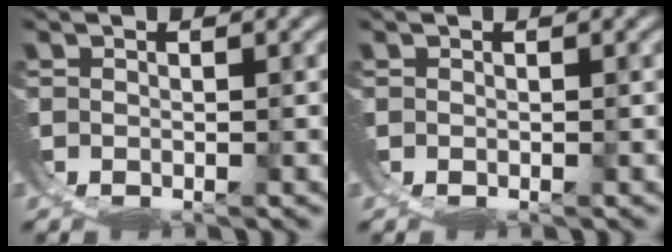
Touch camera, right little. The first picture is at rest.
{"total": 0.0}